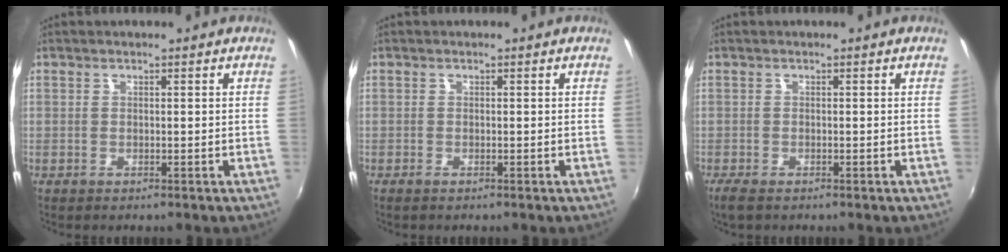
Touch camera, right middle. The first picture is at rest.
{"total": 0.9, "force": [-0.7, 0.2, 0.6], "torque": [-0.011, -0.004, -0.014]}
{"total": 2.5, "force": [-1.8, 0.8, 1.6], "torque": [-0.034, -0.010, -0.033]}